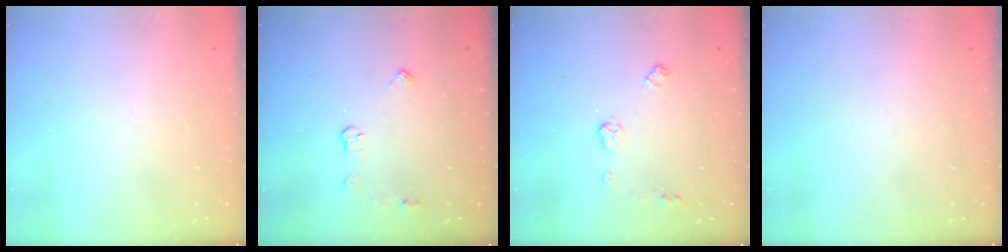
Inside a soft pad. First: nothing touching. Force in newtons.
{"total": 4.0, "press": 4.0, "slide": 0.7}
{"total": 6.0, "press": 6.0, "slide": 0.5}
{"total": 0.0}